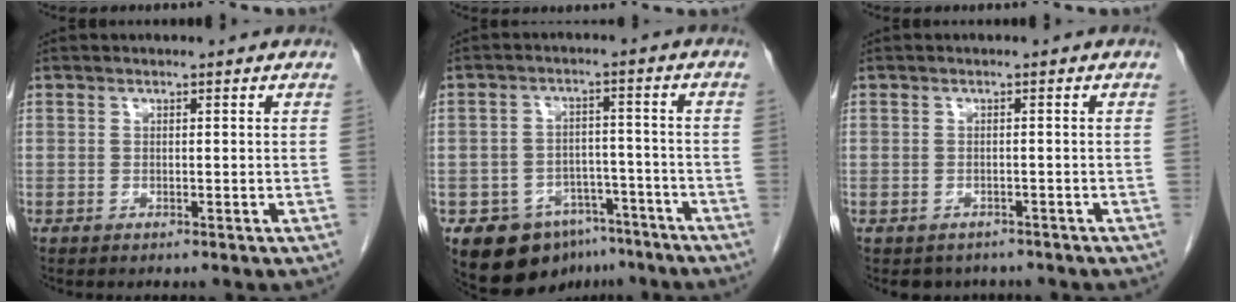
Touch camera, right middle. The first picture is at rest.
{"total": 9.6, "force": [-6.6, 5.9, 3.6], "torque": [-0.051, 0.020, -0.094]}
{"total": 3.4, "force": [-2.9, 1.9, 0.2], "torque": [-0.003, 0.005, -0.036]}